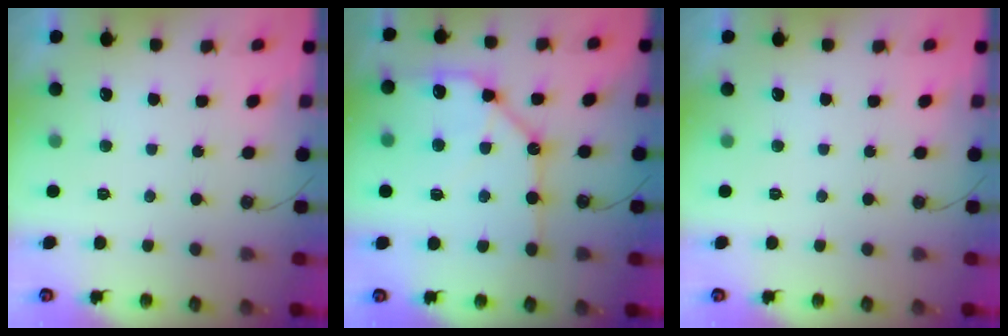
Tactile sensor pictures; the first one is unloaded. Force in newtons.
{"total": 14.9, "press": 14.8, "slide": 1.8}
{"total": 0.0}